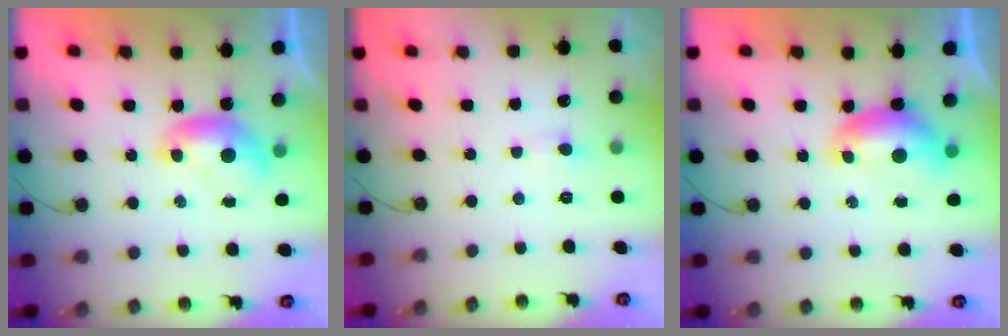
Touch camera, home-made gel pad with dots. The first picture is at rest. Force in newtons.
{"total": 0.6, "press": 0.3, "slide": 0.4}
{"total": 0.0}